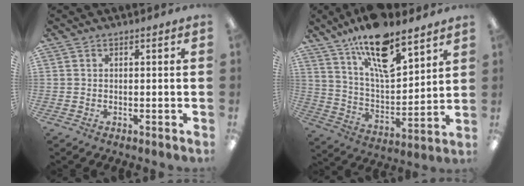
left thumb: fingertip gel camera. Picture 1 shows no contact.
{"total": 17.6, "force": [12.6, 6.5, 10.4], "torque": [-0.177, -0.071, 0.215]}